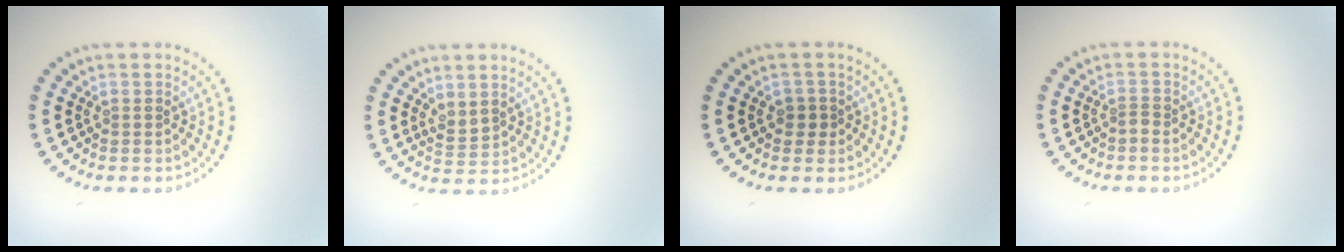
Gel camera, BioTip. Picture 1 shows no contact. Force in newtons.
{"total": 1.3, "press": 1.1, "slide": 0.7}
{"total": 1.4, "press": 1.2, "slide": 0.6}
{"total": 0.9, "press": 0.5, "slide": 0.7}